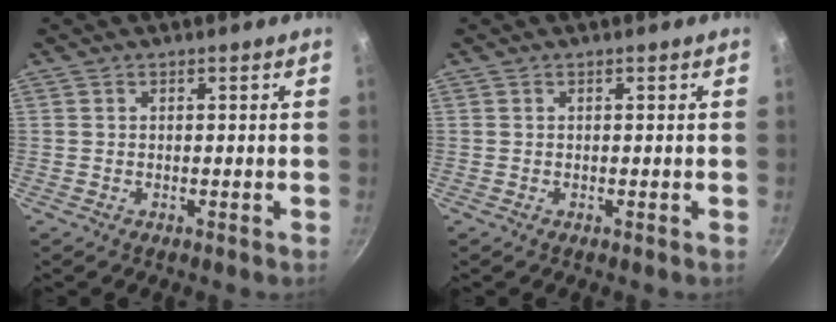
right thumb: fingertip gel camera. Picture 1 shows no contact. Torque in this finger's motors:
{"motor_torque": [-0.01, 0.01, 0.06, -0.06, 0.00]}